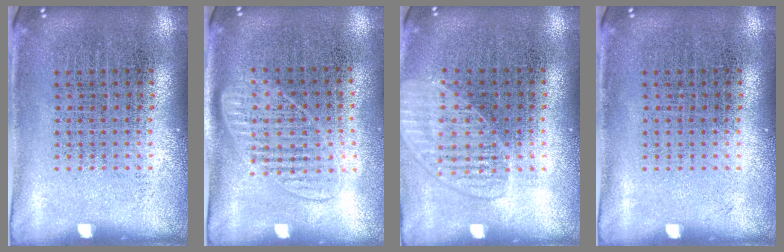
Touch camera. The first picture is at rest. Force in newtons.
{"total": 1.3, "press": 1.2, "slide": 0.6}
{"total": 1.4, "press": 1.4, "slide": 0.3}
{"total": 0.0}